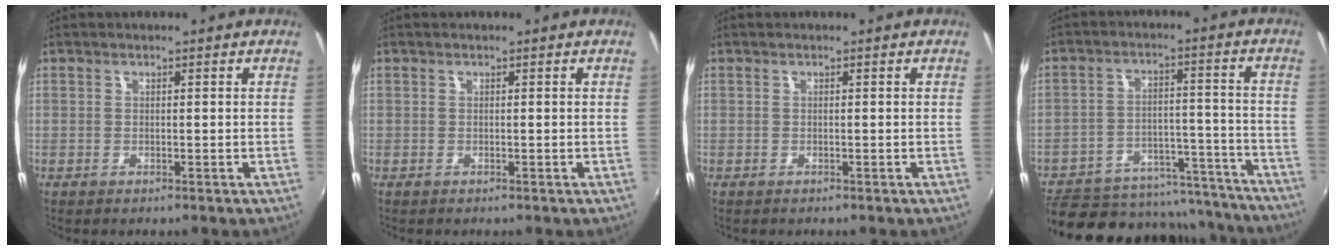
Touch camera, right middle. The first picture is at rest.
{"total": 0.0}
{"total": 0.0}
{"total": 21.6, "force": [-17.0, 10.4, 8.2], "torque": [-0.172, 0.025, -0.201]}